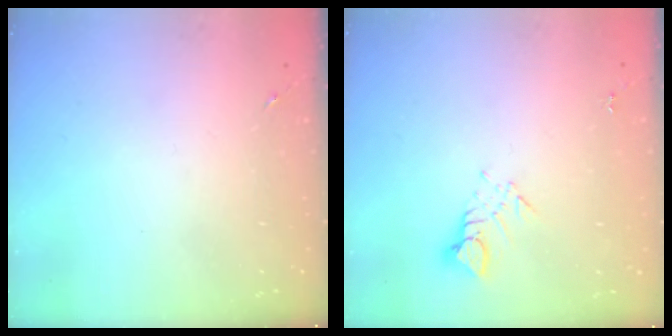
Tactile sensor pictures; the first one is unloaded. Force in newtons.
{"total": 3.5, "press": 3.5, "slide": 0.3}